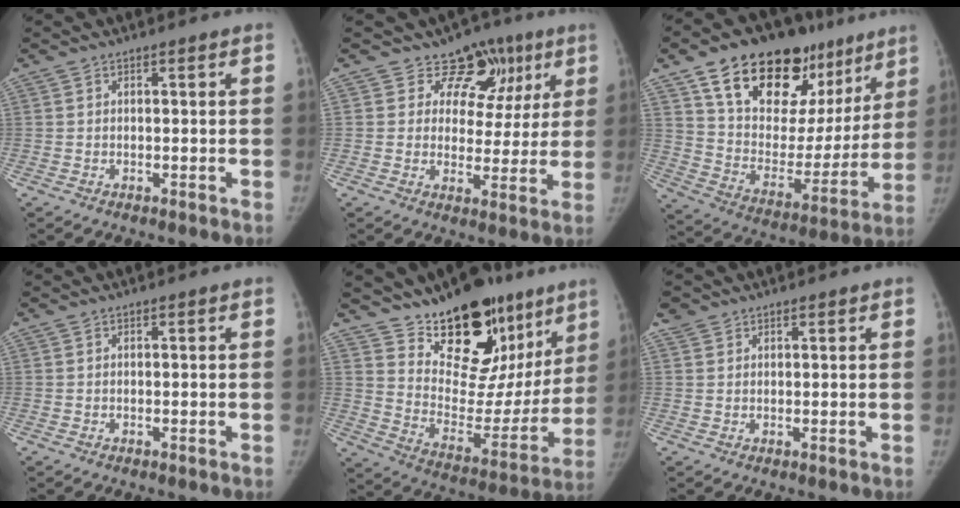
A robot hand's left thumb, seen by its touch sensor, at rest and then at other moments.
{"total": 10.3, "force": [6.1, 8.0, 2.1], "torque": [0.027, -0.017, 0.070]}
{"total": 29.4, "force": [17.8, 16.5, 16.5], "torque": [-0.209, -0.028, 0.290]}
{"total": 0.0}
{"total": 25.4, "force": [17.4, 13.1, 13.0], "torque": [-0.140, -0.092, 0.269]}
{"total": 2.0, "force": [1.4, 1.4, 0.0], "torque": [0.011, 0.000, 0.021]}